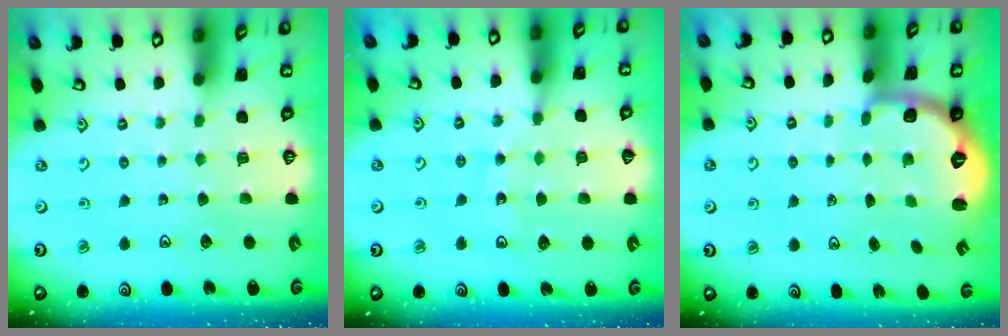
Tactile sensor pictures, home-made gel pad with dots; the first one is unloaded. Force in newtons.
{"total": 11.2, "press": 10.7, "slide": 3.2}
{"total": 2.7, "press": 1.7, "slide": 2.1}